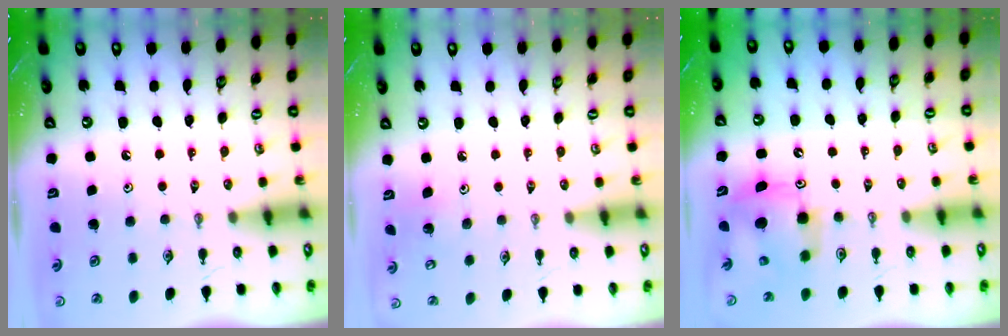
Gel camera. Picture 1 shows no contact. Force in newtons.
{"total": 4.4, "press": 4.4, "slide": 0.3}
{"total": 7.9, "press": 7.9, "slide": 0.2}